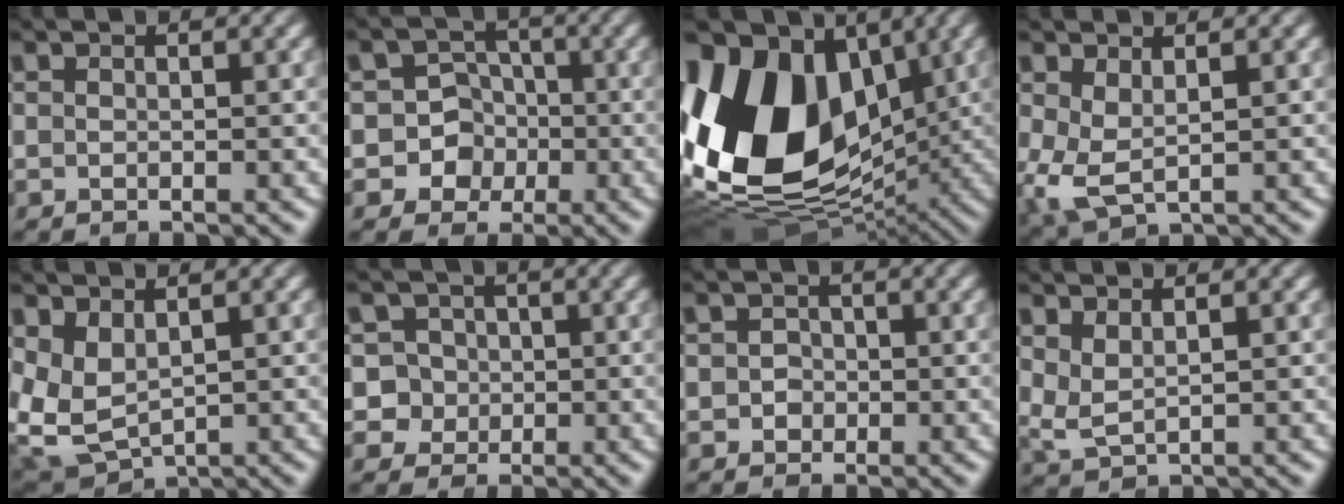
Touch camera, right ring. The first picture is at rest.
{"total": 9.7, "force": [-2.0, 9.1, 2.6], "torque": [-0.083, -0.039, -0.032]}
{"total": 22.2, "force": [0.3, 16.1, 15.3], "torque": [-0.305, -0.050, 0.028]}
{"total": 3.9, "force": [-0.4, 3.0, 2.5], "torque": [-0.084, -0.038, 0.015]}
{"total": 8.0, "force": [-0.4, 7.1, 3.7], "torque": [-0.135, -0.054, 0.014]}
{"total": 8.4, "force": [-0.9, 8.0, 2.4], "torque": [-0.086, -0.034, -0.011]}
{"total": 1.4, "force": [-0.5, 1.3, -0.1], "torque": [0.004, -0.004, -0.009]}
{"total": 2.7, "force": [1.1, 2.0, 1.4], "torque": [-0.057, -0.020, 0.032]}